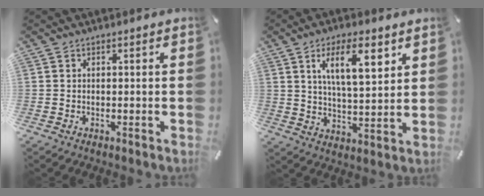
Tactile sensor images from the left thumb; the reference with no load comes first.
{"total": 12.0, "force": [6.0, 4.7, 9.2], "torque": [-0.145, -0.013, 0.097]}